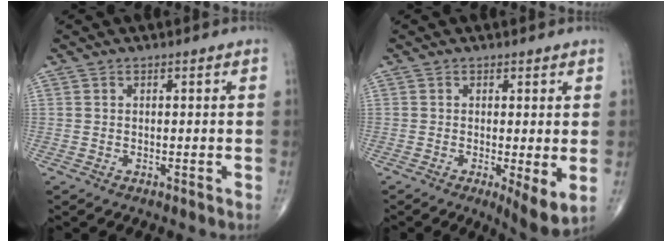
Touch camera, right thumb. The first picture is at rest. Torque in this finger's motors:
{"motor_torque": [0.18, 1.19, 0.28, -0.32, 0.11]}